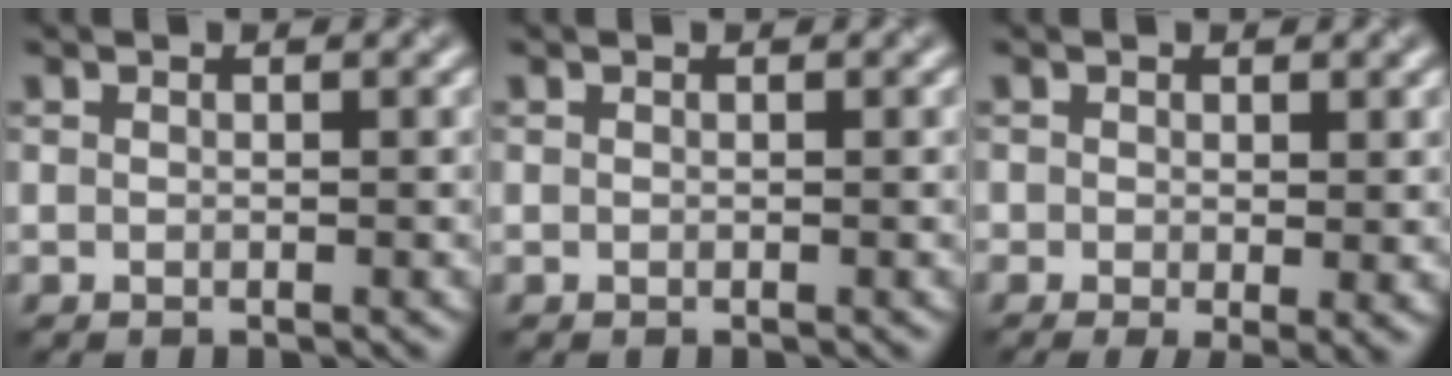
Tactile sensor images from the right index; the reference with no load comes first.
{"total": 0.0}
{"total": 2.6, "force": [-0.3, 1.1, 2.4], "torque": [-0.038, -0.011, -0.005]}